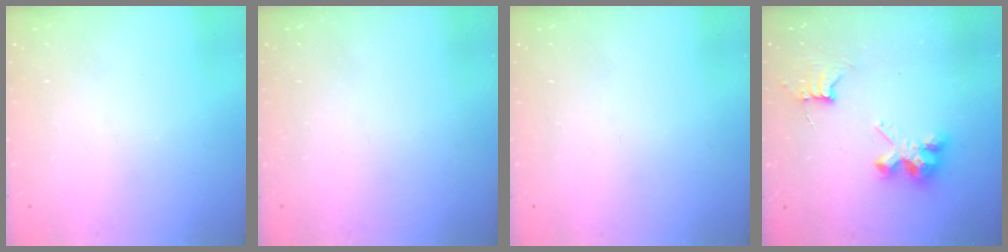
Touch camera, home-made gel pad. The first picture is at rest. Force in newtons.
{"total": 0.0}
{"total": 0.0}
{"total": 8.7, "press": 8.7, "slide": 0.6}